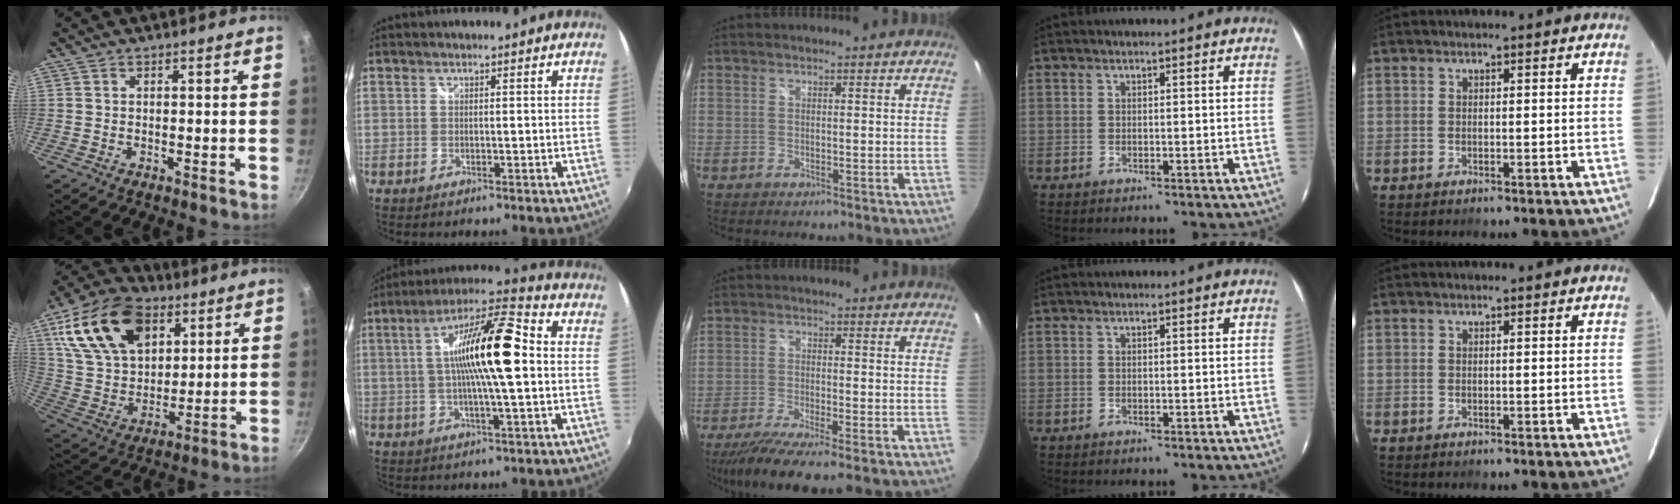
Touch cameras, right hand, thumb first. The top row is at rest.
{"thumb": {"total": 22.6, "force": [9.7, 14.2, 14.6], "torque": [-0.234, -0.021, 0.177]}, "index": {"total": 15.7, "force": [0.7, 2.5, 15.5], "torque": [-0.274, 0.016, 0.001]}, "middle": {"total": 8.7, "force": [-6.8, 0.2, 5.4], "torque": [-0.123, -0.033, -0.117]}}